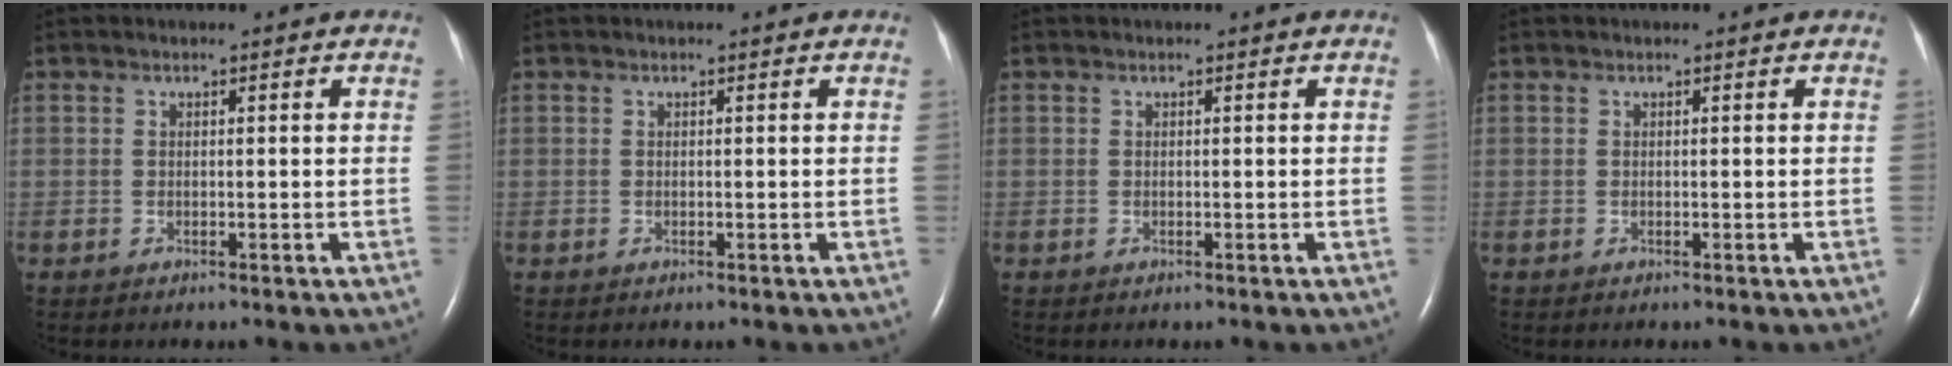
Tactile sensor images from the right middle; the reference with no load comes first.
{"total": 0.0}
{"total": 0.0}
{"total": 0.0}